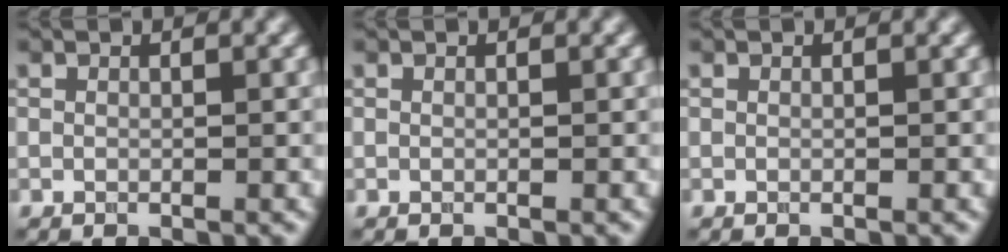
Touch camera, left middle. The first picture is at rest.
{"total": 0.0}
{"total": 0.0}